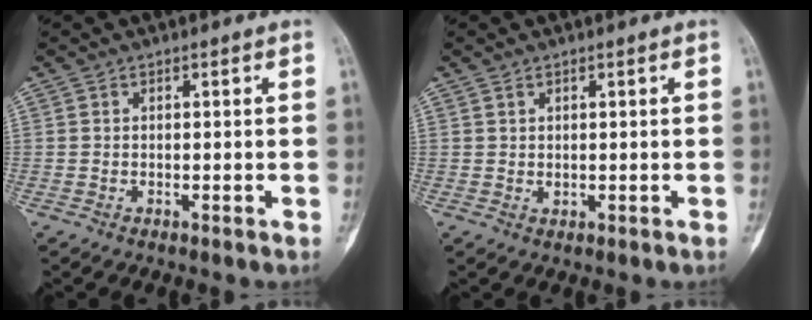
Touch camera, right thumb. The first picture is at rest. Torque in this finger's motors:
{"motor_torque": [-0.47, 0.48, -0.03, -0.07, -0.02]}